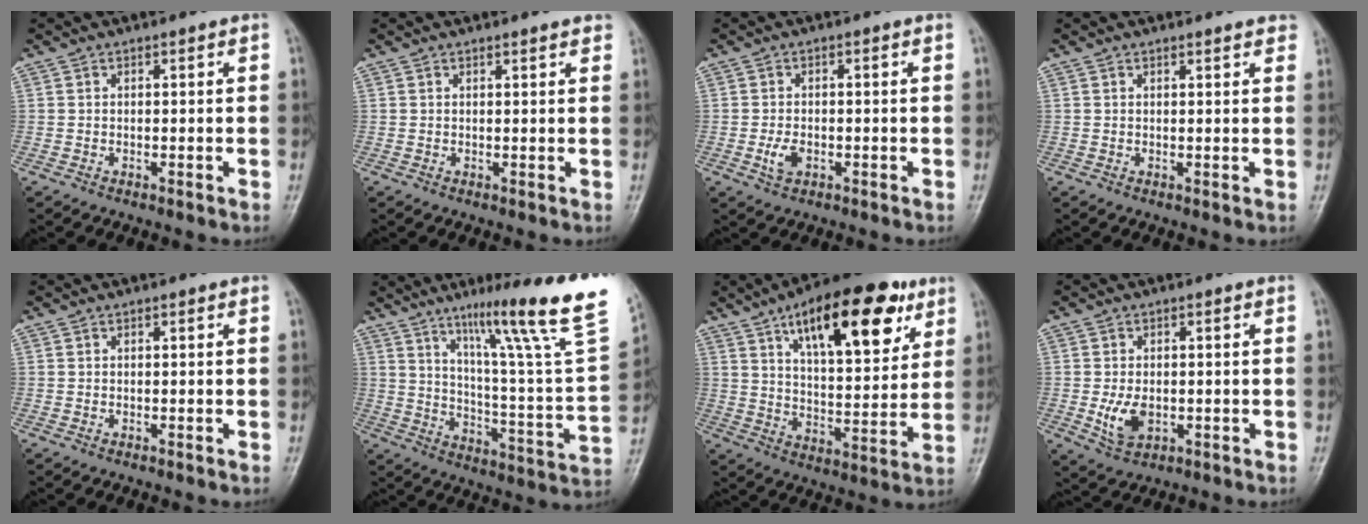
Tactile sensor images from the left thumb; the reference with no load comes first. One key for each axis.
{"total": 1.7, "fx": 1.5, "fy": 0.4, "fz": 0.7, "tx": -0.002, "ty": -0.003, "tz": 0.016}
{"total": 3.0, "fx": -0.9, "fy": 1.9, "fz": 2.2, "tx": -0.042, "ty": 0.002, "tz": -0.016}
{"total": 2.2, "fx": 2.0, "fy": 0.6, "fz": 0.8, "tx": 0.001, "ty": -0.004, "tz": 0.017}
{"total": 0.0}
{"total": 25.2, "fx": 15.3, "fy": 1.4, "fz": 20.0, "tx": -0.280, "ty": -0.062, "tz": 0.235}
{"total": 21.8, "fx": 11.2, "fy": 8.9, "fz": 16.6, "tx": -0.215, "ty": -0.030, "tz": 0.176}
{"total": 5.5, "fx": -0.9, "fy": 3.6, "fz": 4.1, "tx": -0.072, "ty": -0.005, "tz": -0.008}